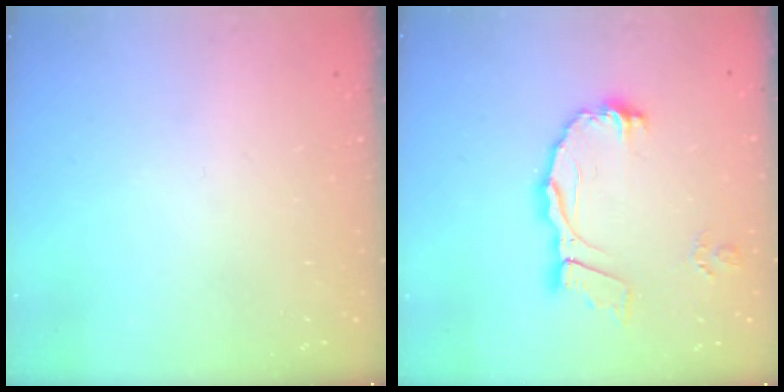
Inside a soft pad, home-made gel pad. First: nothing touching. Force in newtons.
{"total": 11.1, "press": 10.9, "slide": 1.8}